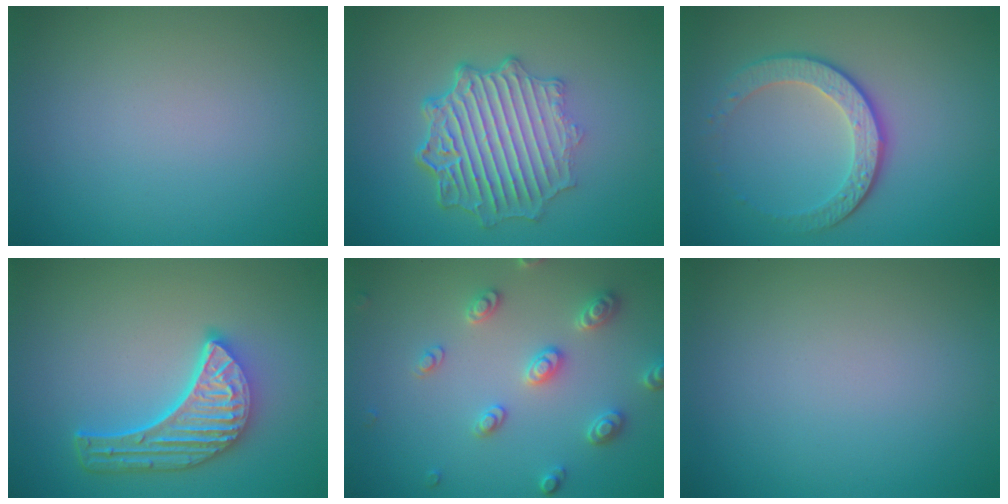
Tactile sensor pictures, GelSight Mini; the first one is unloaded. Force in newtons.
{"total": 7.0, "press": 5.4, "slide": 4.6}
{"total": 4.0, "press": 3.1, "slide": 2.5}
{"total": 5.7, "press": 4.4, "slide": 3.6}
{"total": 3.5, "press": 3.2, "slide": 1.3}
{"total": 0.0}